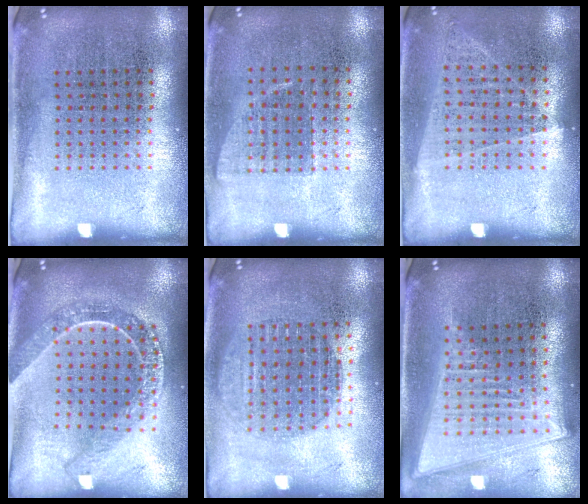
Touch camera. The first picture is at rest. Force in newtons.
{"total": 0.6, "press": 0.6, "slide": 0.1}
{"total": 1.0, "press": 0.9, "slide": 0.4}
{"total": 2.3, "press": 1.9, "slide": 1.2}
{"total": 1.7, "press": 1.5, "slide": 0.9}
{"total": 2.0, "press": 1.7, "slide": 1.2}